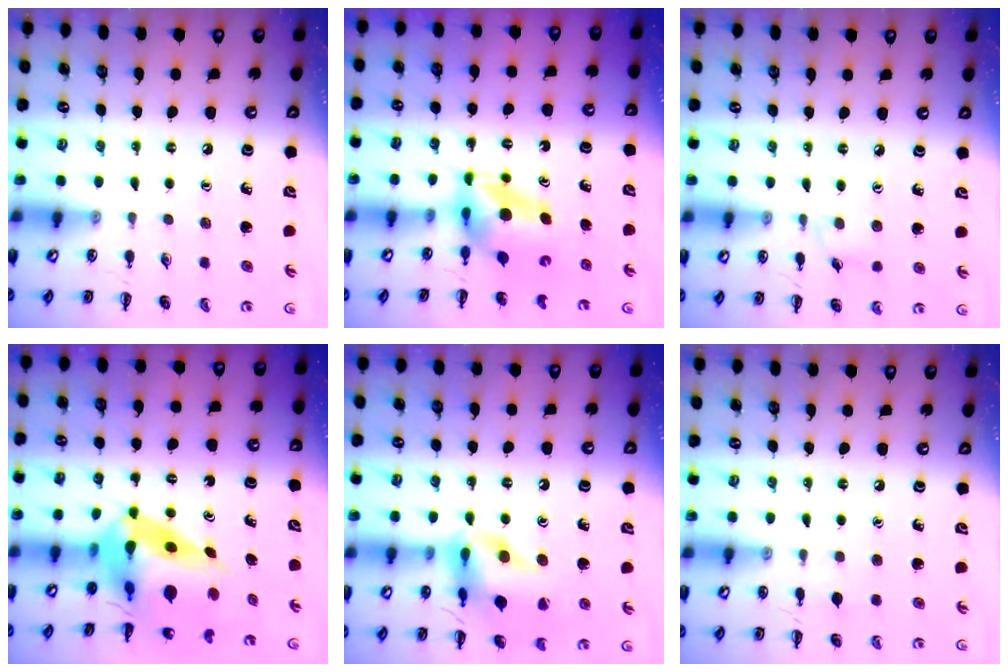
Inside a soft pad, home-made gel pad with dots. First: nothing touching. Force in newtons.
{"total": 4.6, "press": 4.5, "slide": 1.1}
{"total": 3.2, "press": 2.9, "slide": 1.3}
{"total": 11.2, "press": 10.7, "slide": 3.1}
{"total": 15.9, "press": 15.8, "slide": 1.7}
{"total": 2.7, "press": 2.5, "slide": 1.1}